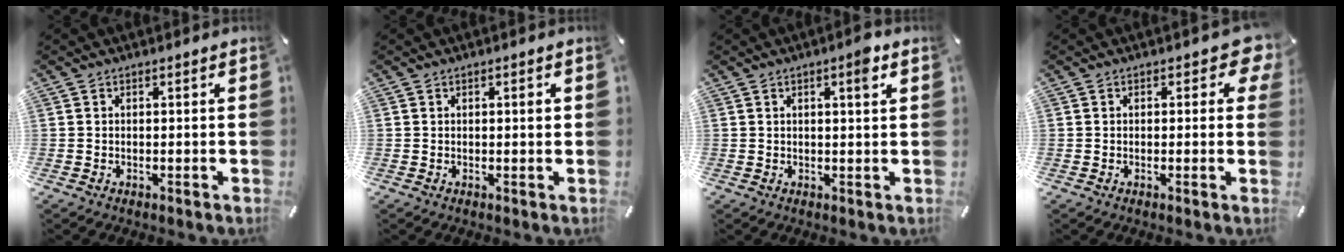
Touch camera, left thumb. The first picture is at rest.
{"total": 1.1, "force": [0.3, 0.3, 1.0], "torque": [-0.010, 0.000, 0.002]}
{"total": 4.0, "force": [1.8, 1.0, 3.4], "torque": [-0.048, -0.004, 0.024]}
{"total": 4.4, "force": [1.3, 2.5, 3.3], "torque": [-0.033, 0.001, 0.017]}